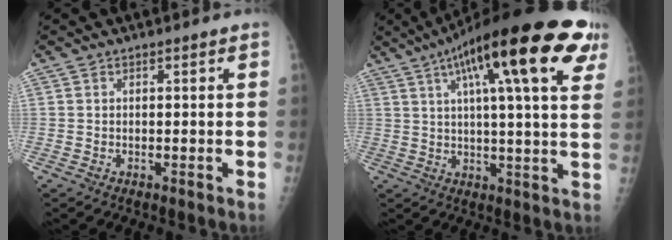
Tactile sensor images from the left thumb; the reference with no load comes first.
{"total": 24.4, "force": [11.5, 5.3, 20.9], "torque": [-0.306, 0.006, 0.160]}